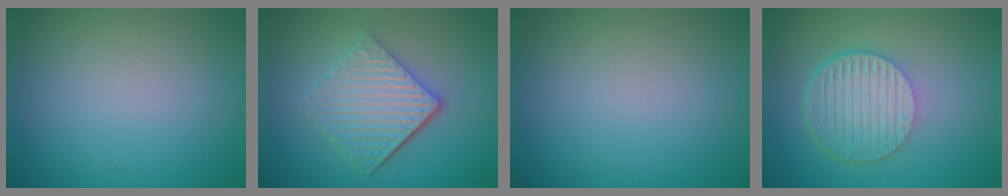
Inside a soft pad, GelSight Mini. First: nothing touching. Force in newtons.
{"total": 5.5, "press": 3.9, "slide": 3.8}
{"total": 0.0}
{"total": 6.1, "press": 4.1, "slide": 4.5}